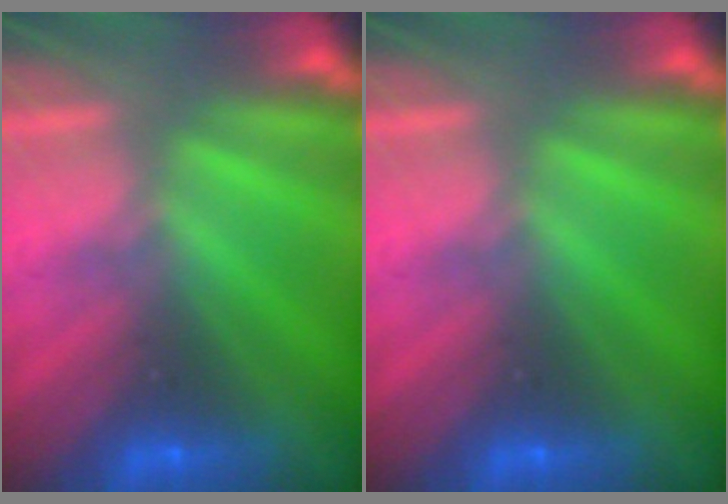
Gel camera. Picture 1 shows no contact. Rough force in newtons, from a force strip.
{"total": 0.0}